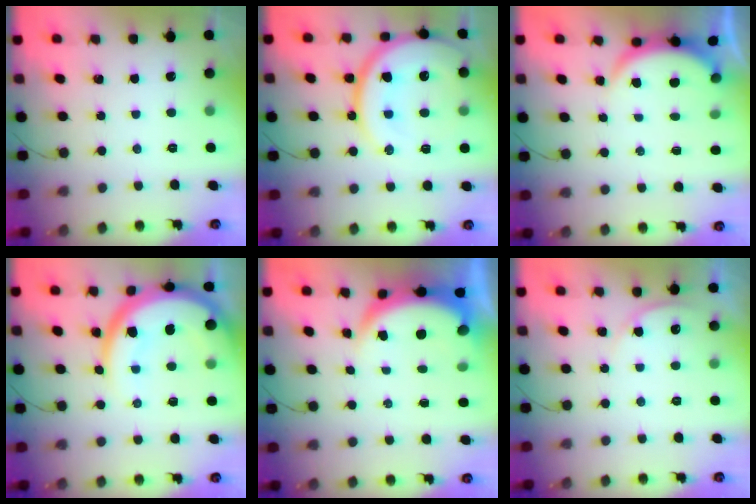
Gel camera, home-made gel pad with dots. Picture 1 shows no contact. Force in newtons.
{"total": 20.7, "press": 20.6, "slide": 2.5}
{"total": 4.1, "press": 4.1, "slide": 0.5}
{"total": 16.4, "press": 16.3, "slide": 1.5}
{"total": 6.3, "press": 6.2, "slide": 1.0}
{"total": 3.9, "press": 3.5, "slide": 1.8}